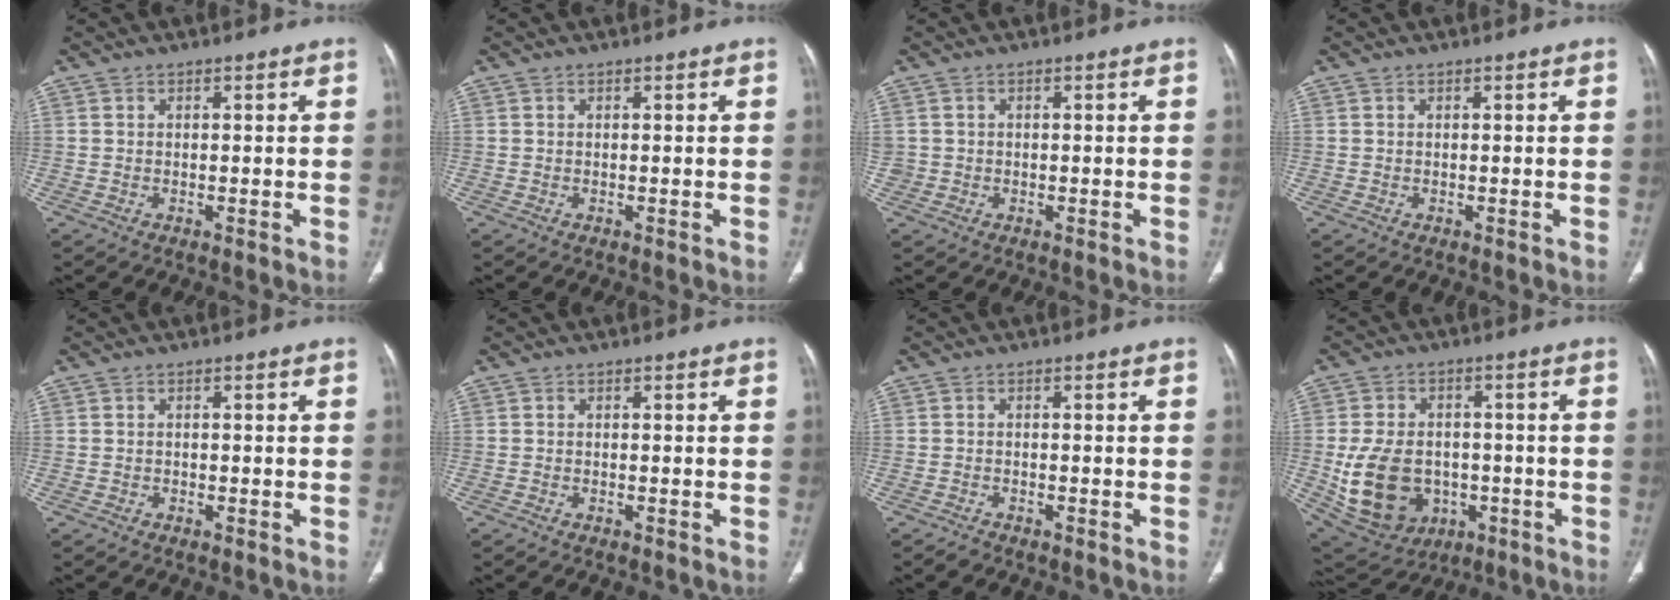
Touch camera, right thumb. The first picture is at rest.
{"total": 0.0}
{"total": 1.3, "force": [0.2, 1.3, 0.3], "torque": [0.003, 0.006, 0.007]}
{"total": 0.0}
{"total": 0.7, "force": [-0.5, 0.4, 0.0], "torque": [-0.003, 0.002, -0.015]}
{"total": 0.7, "force": [-0.6, 0.2, 0.3], "torque": [-0.010, 0.002, -0.011]}
{"total": 1.4, "force": [-1.3, 0.5, 0.3], "torque": [-0.013, 0.004, -0.024]}
{"total": 16.3, "force": [-2.9, 12.4, 10.1], "torque": [-0.179, 0.014, -0.020]}